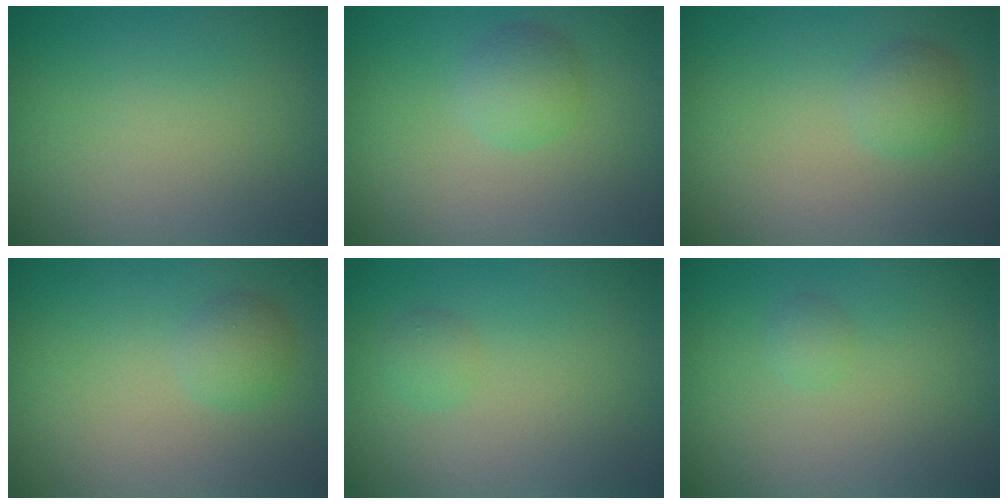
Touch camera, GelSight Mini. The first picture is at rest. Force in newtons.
{"total": 2.3, "press": 2.3, "slide": 0.1}
{"total": 1.7, "press": 1.7, "slide": 0.1}
{"total": 1.7, "press": 1.7, "slide": 0.1}
{"total": 1.2, "press": 1.2, "slide": 0.0}
{"total": 0.8, "press": 0.8, "slide": 0.0}